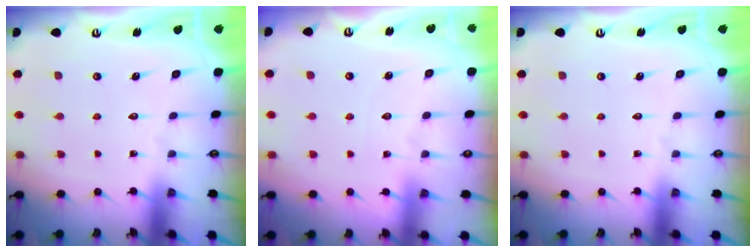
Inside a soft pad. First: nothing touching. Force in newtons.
{"total": 2.5, "press": 2.5, "slide": 0.4}
{"total": 0.0}